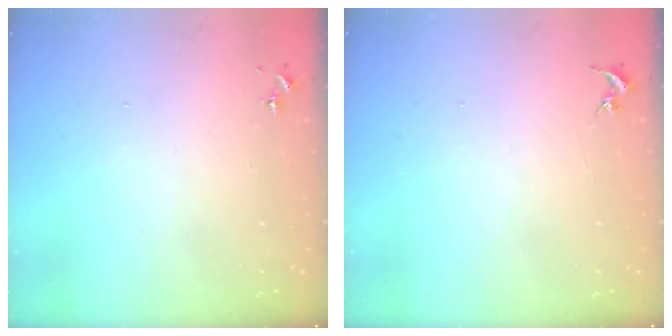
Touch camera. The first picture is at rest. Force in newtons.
{"total": 0.0}